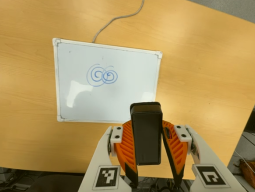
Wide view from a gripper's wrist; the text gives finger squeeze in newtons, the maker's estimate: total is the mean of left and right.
{"total": 8.2, "left": 6.9, "right": 9.4}